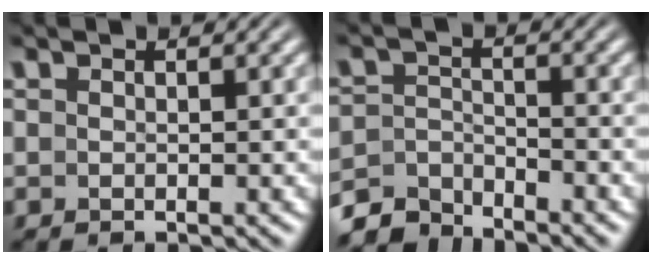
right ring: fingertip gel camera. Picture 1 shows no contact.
{"total": 4.7, "force": [-4.2, 1.7, 1.3], "torque": [-0.022, -0.016, -0.070]}